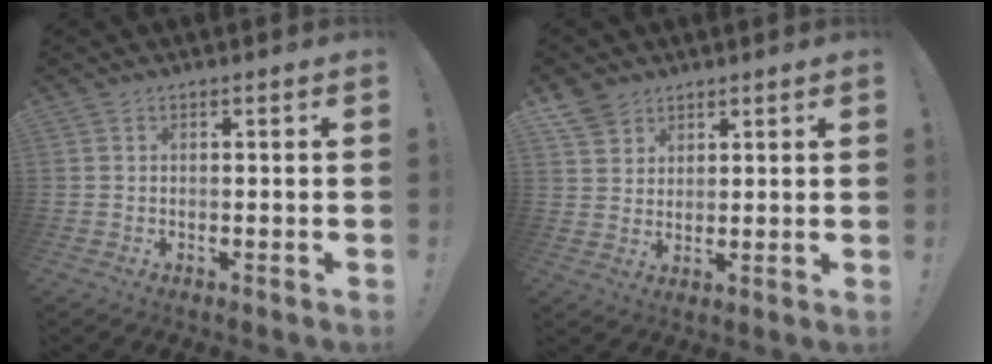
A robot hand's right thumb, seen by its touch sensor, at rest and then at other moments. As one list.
[{"total": 5.8, "force": [4.3, 3.8, 1.0], "torque": [-0.016, -0.027, 0.083]}]